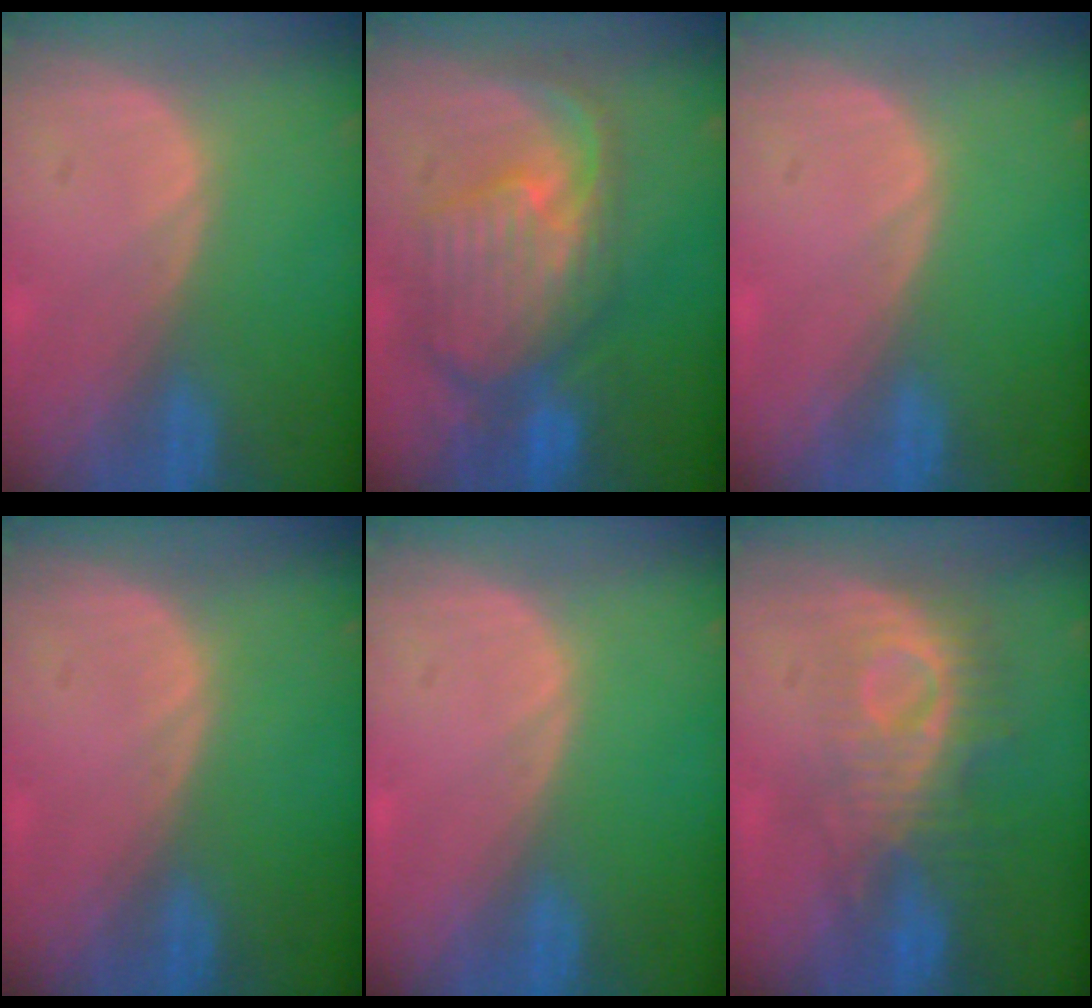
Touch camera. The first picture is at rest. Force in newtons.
{"total": 10.9, "press": 9.6, "slide": 5.2}
{"total": 0.0}
{"total": 0.0}
{"total": 0.0}
{"total": 9.2, "press": 8.2, "slide": 4.0}